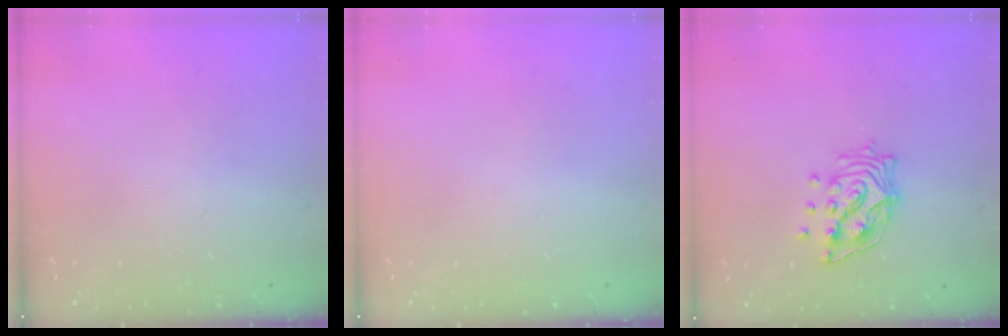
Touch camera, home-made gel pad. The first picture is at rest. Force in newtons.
{"total": 0.0}
{"total": 11.7, "press": 11.6, "slide": 1.4}